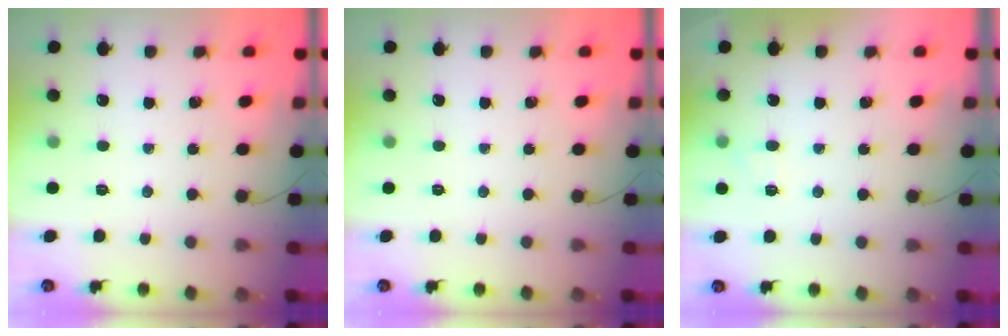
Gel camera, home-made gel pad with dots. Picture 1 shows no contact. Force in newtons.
{"total": 0.0}
{"total": 4.2, "press": 4.0, "slide": 1.2}